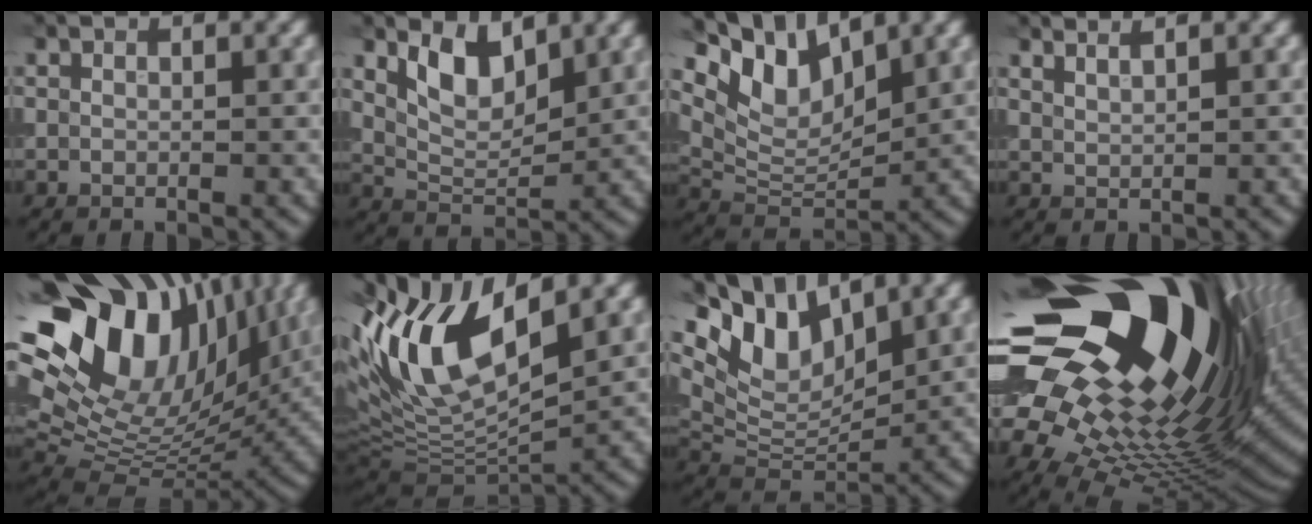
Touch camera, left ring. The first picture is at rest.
{"total": 4.6, "force": [2.3, 2.2, 3.3], "torque": [-0.065, -0.004, 0.045]}
{"total": 7.3, "force": [4.9, 3.1, 4.4], "torque": [-0.085, 0.004, 0.087]}
{"total": 2.3, "force": [1.9, 0.6, 1.0], "torque": [-0.003, 0.005, 0.018]}
{"total": 17.9, "force": [7.9, 11.3, 11.4], "torque": [-0.222, 0.040, 0.144]}
{"total": 11.8, "force": [3.6, 4.6, 10.3], "torque": [-0.204, 0.009, 0.062]}
{"total": 8.9, "force": [5.4, 4.1, 5.7], "torque": [-0.115, 0.010, 0.099]}
{"total": 21.8, "force": [6.9, 10.7, 17.7], "torque": [-0.294, -0.006, 0.114]}